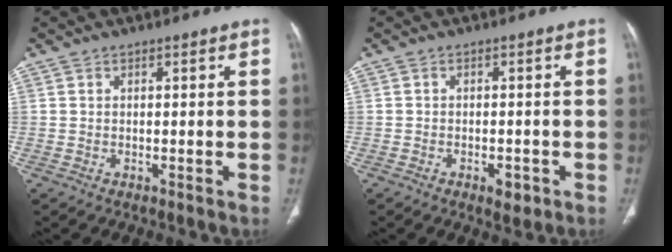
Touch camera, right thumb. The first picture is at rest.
{"total": 2.9, "force": [-1.4, 1.6, 2.0], "torque": [-0.018, 0.003, -0.015]}